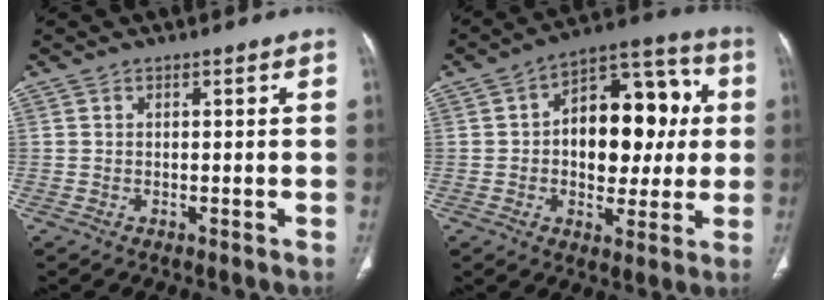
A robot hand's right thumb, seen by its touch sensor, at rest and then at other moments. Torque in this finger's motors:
{"motor_torque": [-0.47, 1.59, 0.42, 0.39, 0.34]}